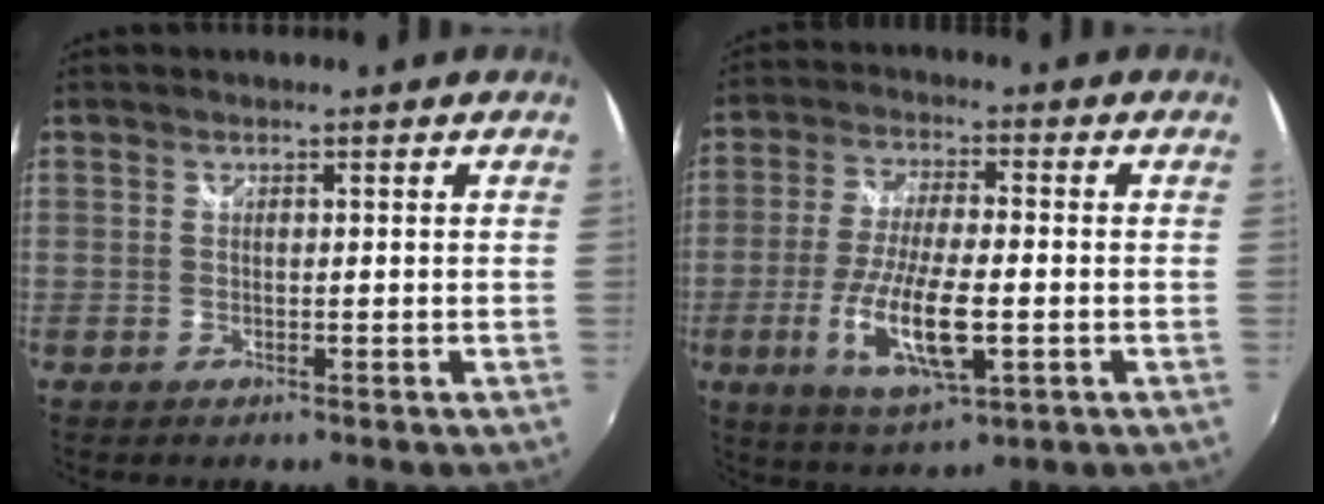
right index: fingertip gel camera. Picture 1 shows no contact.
{"total": 12.8, "force": [-3.7, 3.7, 11.7], "torque": [-0.233, -0.020, -0.065]}